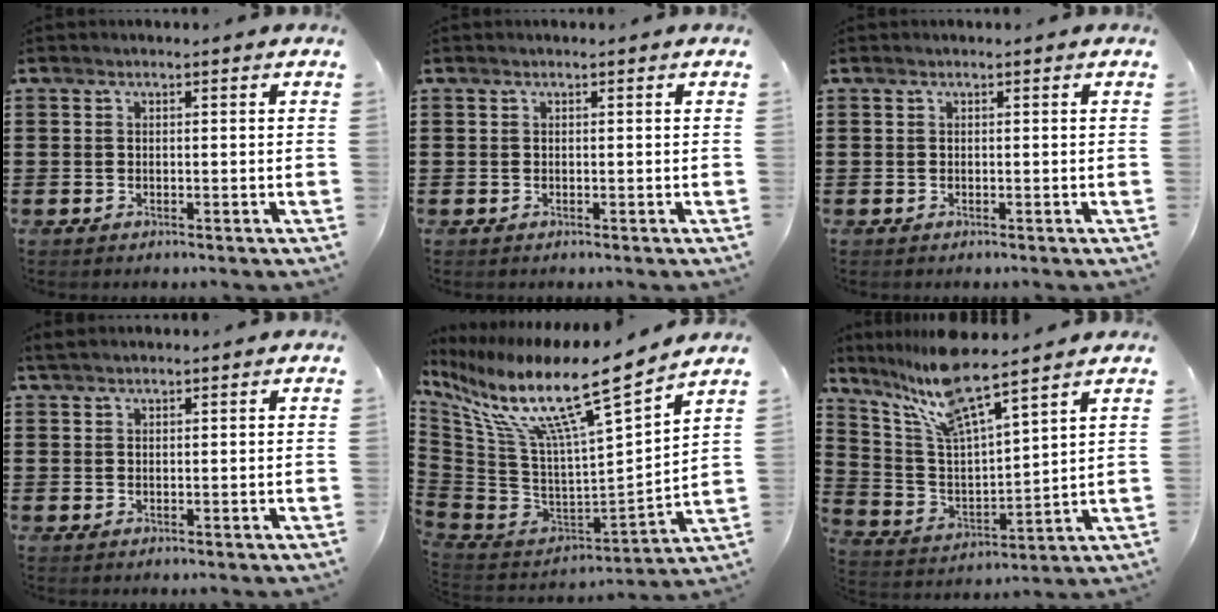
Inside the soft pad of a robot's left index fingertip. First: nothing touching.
{"total": 0.0}
{"total": 0.0}
{"total": 1.3, "force": [1.2, 0.2, 0.5], "torque": [-0.012, 0.001, 0.023]}
{"total": 14.2, "force": [9.3, 1.8, 10.6], "torque": [-0.223, -0.067, 0.143]}
{"total": 10.9, "force": [8.7, 1.1, 6.4], "torque": [-0.154, -0.038, 0.151]}